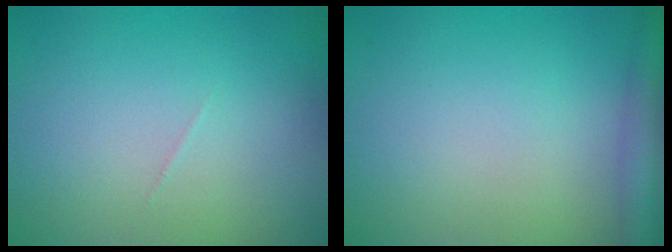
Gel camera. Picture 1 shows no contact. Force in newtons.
{"total": 2.6, "press": 2.6, "slide": 0.1}